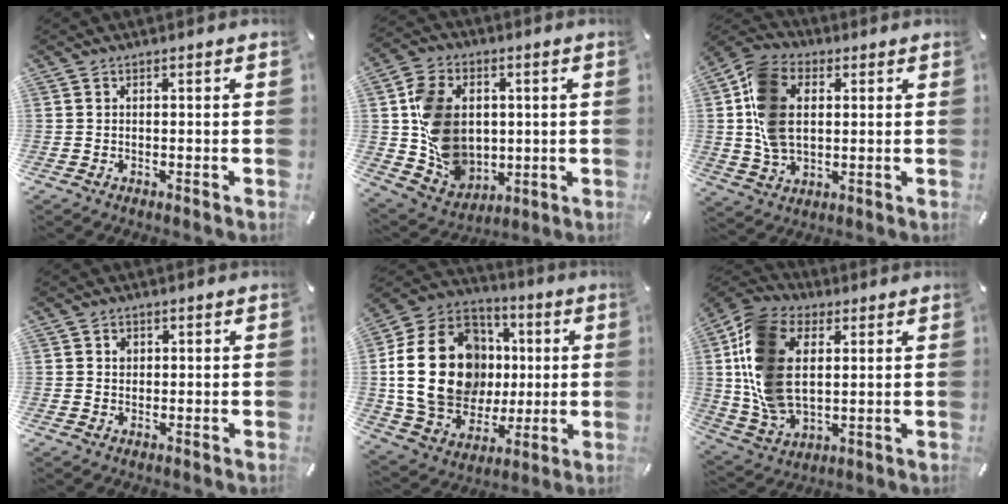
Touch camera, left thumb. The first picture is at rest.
{"total": 14.7, "force": [1.9, 12.5, 7.6], "torque": [-0.158, 0.008, 0.049]}
{"total": 13.8, "force": [1.9, 10.0, 9.3], "torque": [-0.219, 0.016, 0.038]}
{"total": 1.6, "force": [0.4, 1.5, 0.5], "torque": [0.005, -0.002, 0.002]}
{"total": 25.4, "force": [1.6, 19.8, 15.8], "torque": [-0.314, 0.011, 0.050]}
{"total": 16.5, "force": [3.4, 11.4, 11.4], "torque": [-0.280, -0.006, 0.061]}